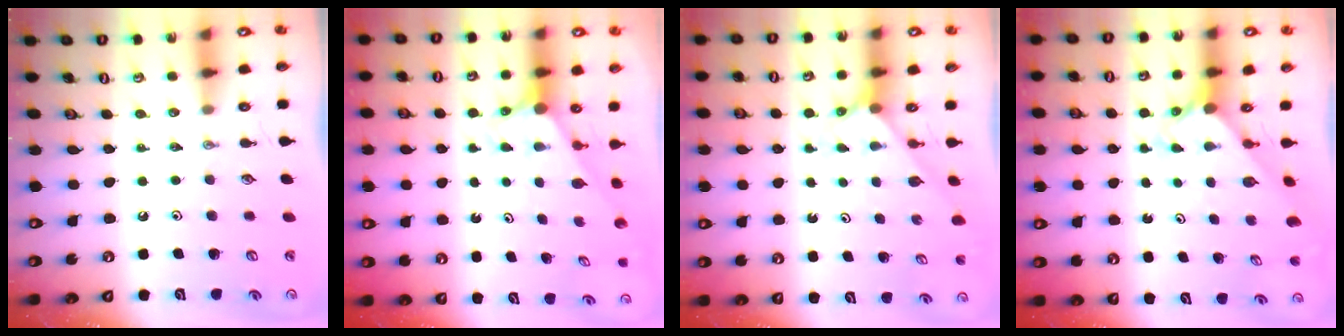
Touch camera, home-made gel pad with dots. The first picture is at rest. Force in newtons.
{"total": 3.0, "press": 3.0, "slide": 0.0}
{"total": 2.4, "press": 2.4, "slide": 0.2}
{"total": 2.4, "press": 2.4, "slide": 0.3}